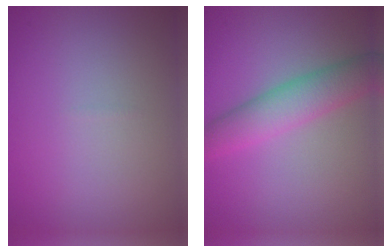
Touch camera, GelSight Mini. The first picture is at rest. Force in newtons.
{"total": 4.5, "press": 4.5, "slide": 0.1}